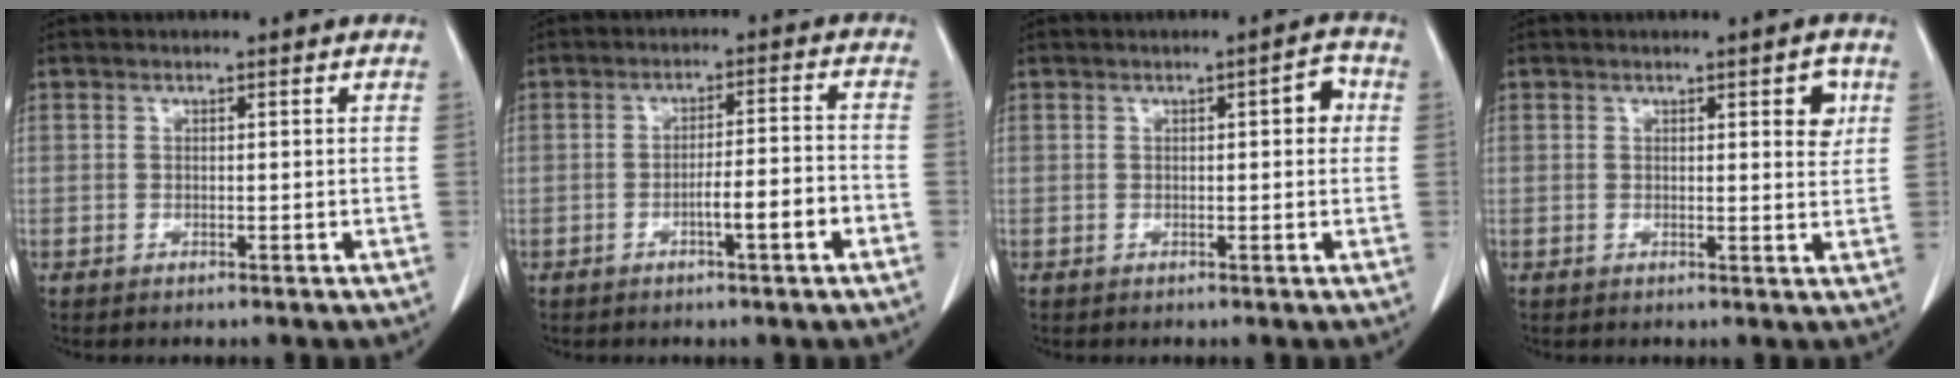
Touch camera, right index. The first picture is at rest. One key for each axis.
{"total": 5.8, "fx": -2.7, "fy": 0.1, "fz": 5.2, "tx": -0.077, "ty": 0.010, "tz": -0.039}
{"total": 3.0, "fx": 0.6, "fy": 0.9, "fz": 2.8, "tx": -0.031, "ty": 0.010, "tz": 0.004}
{"total": 3.3, "fx": 1.4, "fy": 0.8, "fz": 2.9, "tx": -0.033, "ty": -0.005, "tz": 0.016}